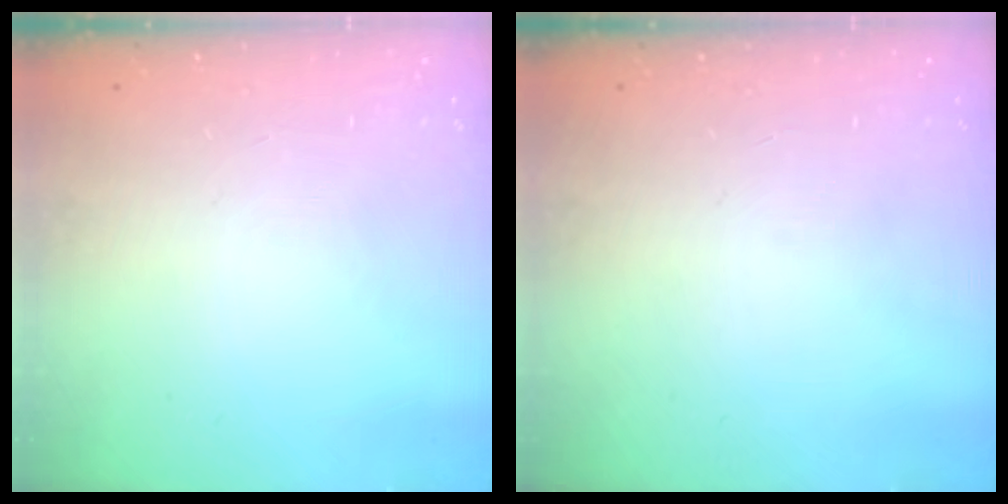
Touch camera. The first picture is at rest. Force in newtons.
{"total": 0.0}